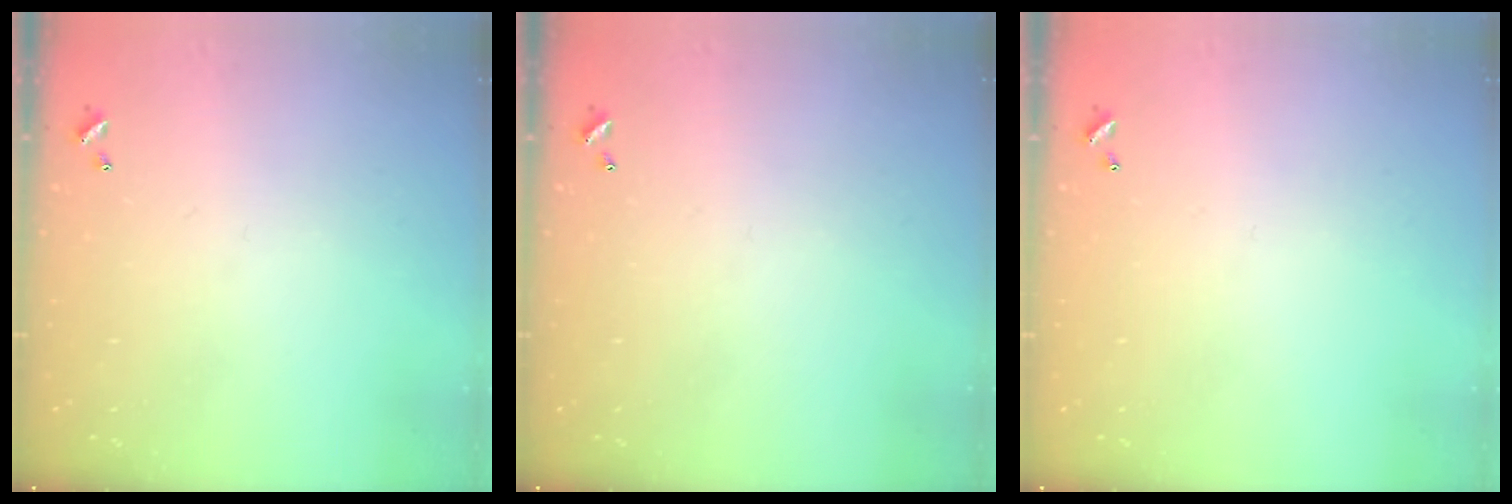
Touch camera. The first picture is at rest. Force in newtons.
{"total": 0.0}
{"total": 0.0}